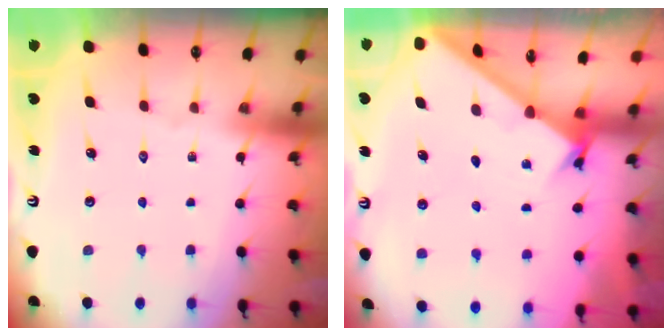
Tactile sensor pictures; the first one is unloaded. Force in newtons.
{"total": 1.6, "press": 1.6, "slide": 0.2}